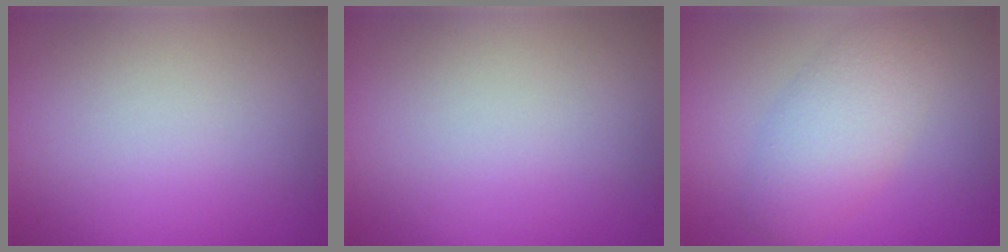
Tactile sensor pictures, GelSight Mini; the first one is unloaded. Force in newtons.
{"total": 0.0}
{"total": 4.6, "press": 4.5, "slide": 0.6}